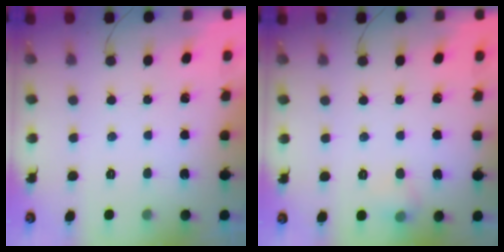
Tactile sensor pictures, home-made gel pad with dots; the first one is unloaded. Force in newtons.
{"total": 5.5, "press": 5.3, "slide": 1.5}